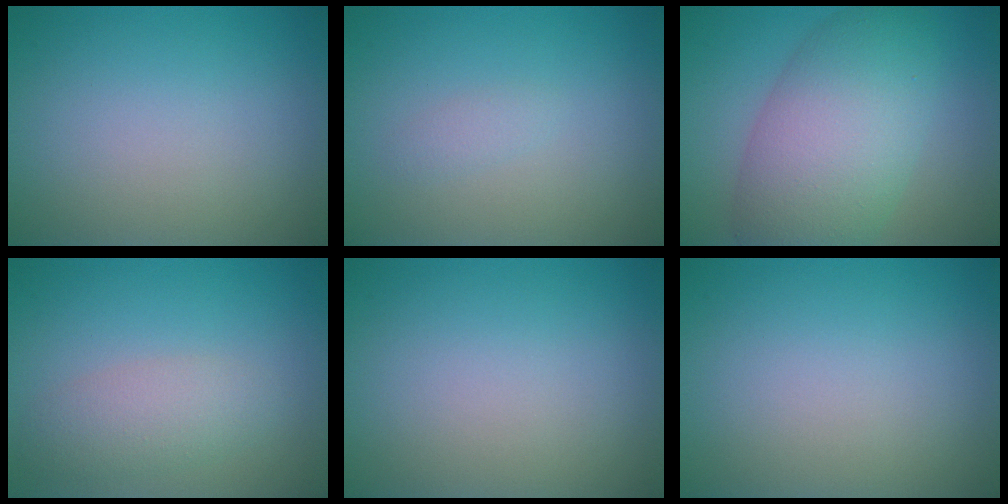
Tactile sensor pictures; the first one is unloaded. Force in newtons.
{"total": 0.8, "press": 0.8, "slide": 0.1}
{"total": 9.0, "press": 9.0, "slide": 0.4}
{"total": 2.9, "press": 2.9, "slide": 0.1}
{"total": 0.0}
{"total": 0.0}